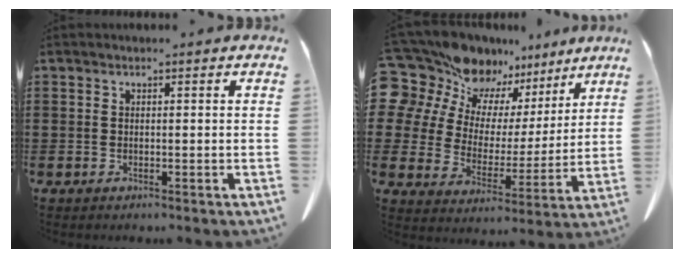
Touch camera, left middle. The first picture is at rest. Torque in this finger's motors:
{"motor_torque": [0.38, 0.26, 0.09, 0.00]}